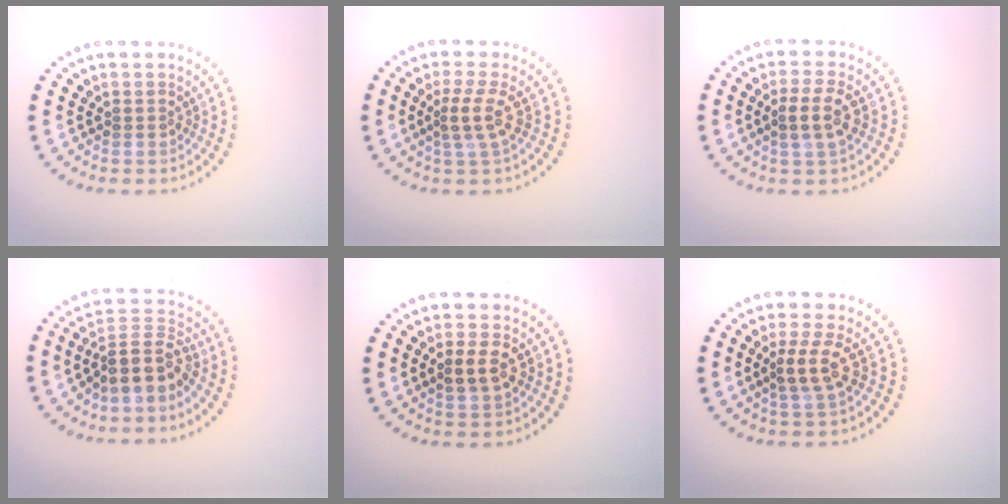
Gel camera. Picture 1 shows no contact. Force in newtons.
{"total": 2.4, "press": 1.9, "slide": 1.5}
{"total": 2.9, "press": 2.8, "slide": 0.8}
{"total": 4.1, "press": 3.4, "slide": 2.3}
{"total": 2.4, "press": 2.4, "slide": 0.4}
{"total": 2.3, "press": 1.9, "slide": 1.3}